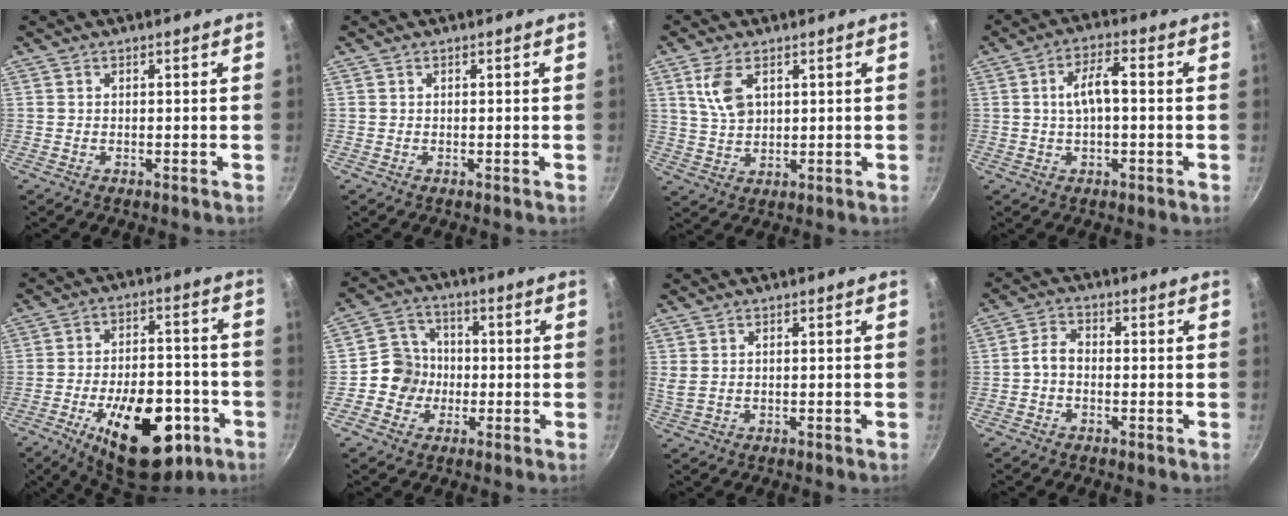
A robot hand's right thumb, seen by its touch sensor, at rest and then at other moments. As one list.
[{"total": 0.0}, {"total": 7.1, "force": [2.9, 4.0, 5.0], "torque": [-0.090, -0.013, 0.061]}, {"total": 6.5, "force": [0.2, 2.8, 5.9], "torque": [-0.102, 0.026, 0.000]}, {"total": 21.5, "force": [-9.2, 11.1, 16.0], "torque": [-0.201, 0.042, -0.126]}, {"total": 8.0, "force": [-1.6, 7.4, 2.6], "torque": [-0.008, 0.023, -0.047]}, {"total": 1.8, "force": [0.3, 1.1, 1.4], "torque": [-0.027, -0.001, 0.011]}, {"total": 3.4, "force": [-1.1, 2.4, 2.2], "torque": [-0.041, 0.023, -0.031]}]